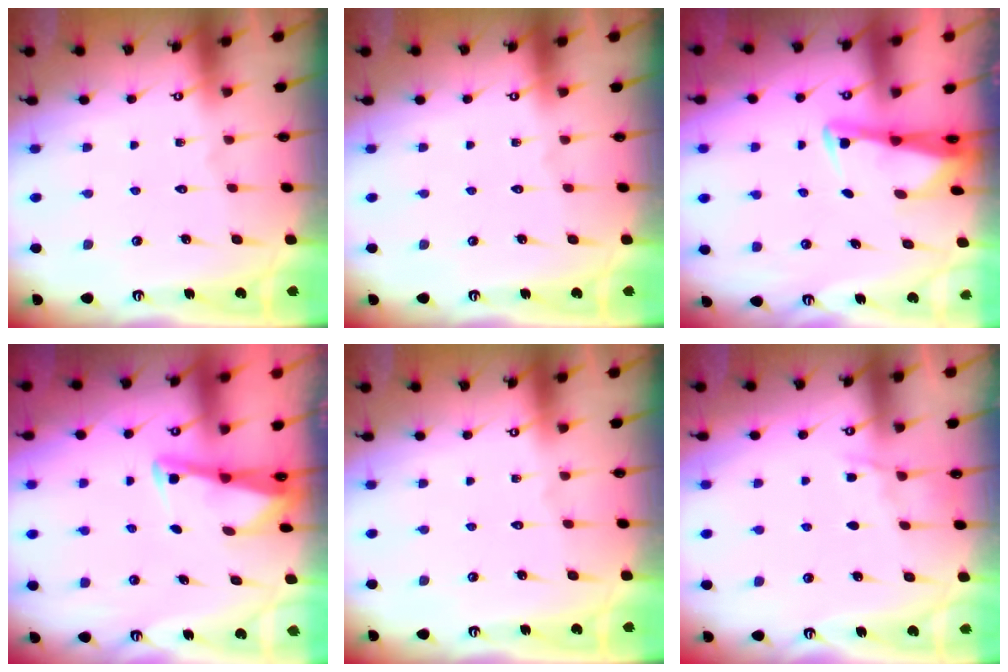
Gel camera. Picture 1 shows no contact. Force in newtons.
{"total": 0.0}
{"total": 2.5, "press": 2.5, "slide": 0.5}
{"total": 2.9, "press": 2.9, "slide": 0.3}
{"total": 0.0}
{"total": 4.3, "press": 4.3, "slide": 0.5}